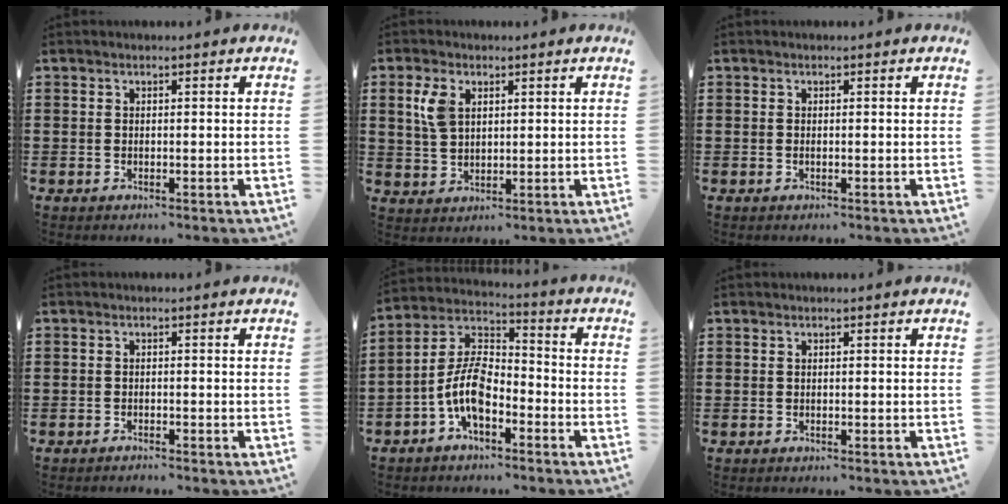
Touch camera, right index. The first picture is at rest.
{"total": 4.6, "force": [1.8, 2.8, 3.2], "torque": [-0.081, 0.008, 0.029]}
{"total": 0.0}
{"total": 1.1, "force": [-1.1, -0.2, 0.1], "torque": [-0.004, -0.002, -0.021]}
{"total": 8.8, "force": [-3.8, 4.3, 6.7], "torque": [-0.164, -0.001, -0.078]}
{"total": 0.0}